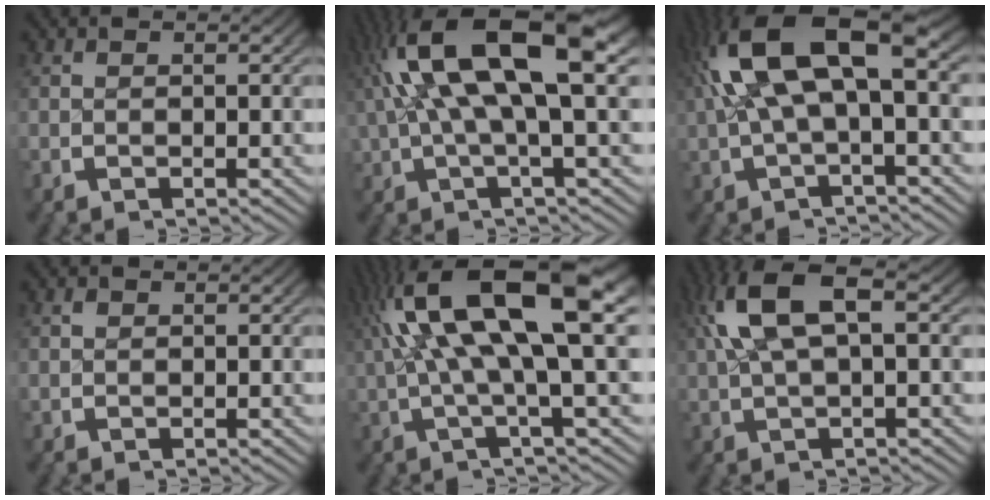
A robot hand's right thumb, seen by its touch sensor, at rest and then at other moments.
{"total": 12.1, "force": [2.8, 5.3, 10.5], "torque": [-0.198, 0.008, 0.045]}
{"total": 10.4, "force": [1.8, 5.0, 8.9], "torque": [-0.177, 0.017, 0.031]}
{"total": 0.7, "force": [0.4, 0.5, 0.1], "torque": [-0.003, -0.004, 0.011]}
{"total": 13.0, "force": [2.4, 5.1, 11.7], "torque": [-0.211, 0.005, 0.036]}
{"total": 7.7, "force": [2.2, 3.6, 6.4], "torque": [-0.144, 0.004, 0.044]}